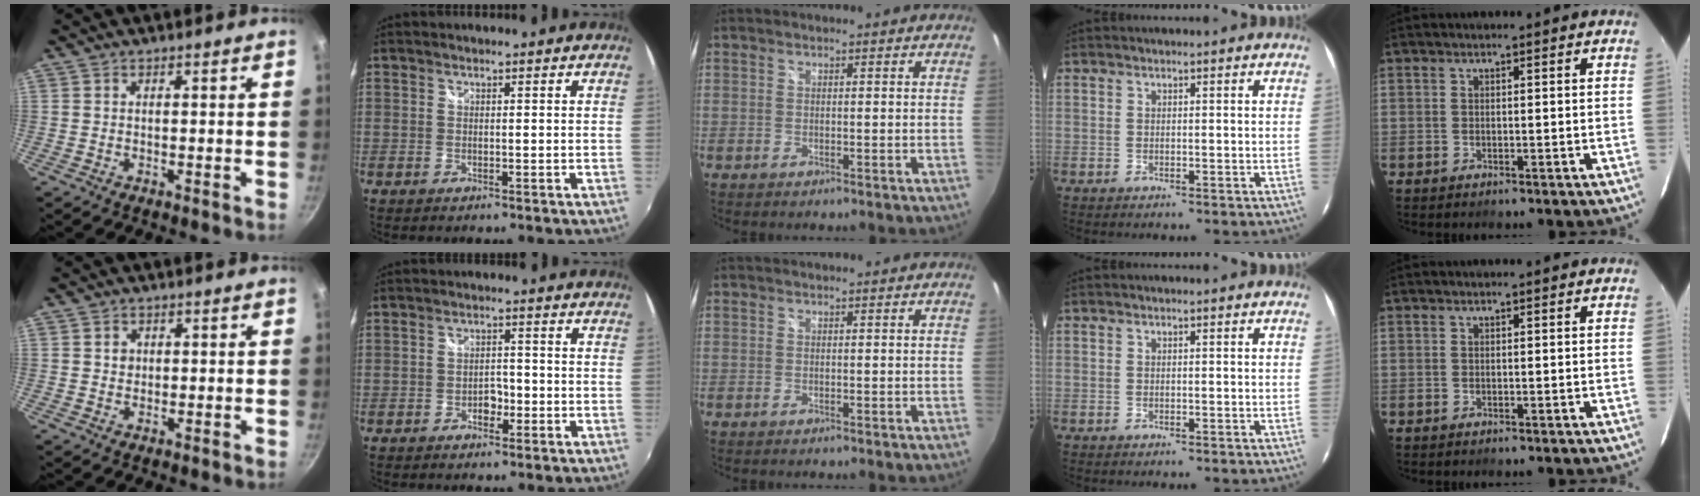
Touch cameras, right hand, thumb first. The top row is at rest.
{"thumb": {"total": 1.7, "force": [0.4, 1.6, 0.6], "torque": [-0.005, 0.004, 0.006]}, "index": {"total": 2.7, "force": [-1.3, 1.9, 1.5], "torque": [-0.026, 0.004, -0.022]}, "middle": {"total": 0.8, "force": [0.8, -0.2, 0.1], "torque": [-0.007, -0.001, 0.011]}}